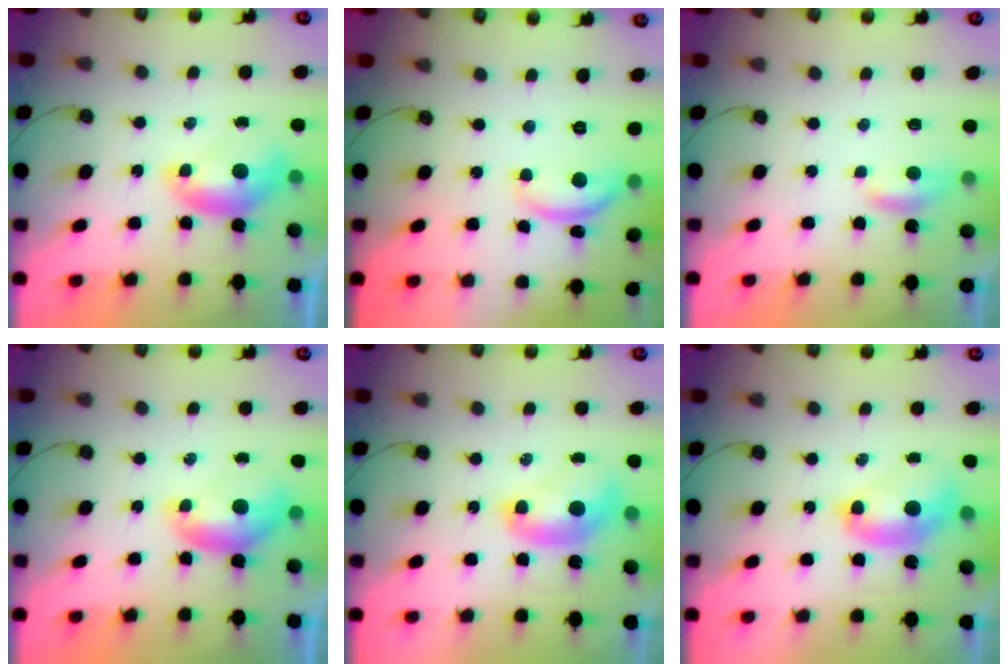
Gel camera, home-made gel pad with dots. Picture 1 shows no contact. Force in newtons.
{"total": 6.1, "press": 6.0, "slide": 0.6}
{"total": 2.3, "press": 2.3, "slide": 0.4}
{"total": 0.0}
{"total": 2.0, "press": 2.0, "slide": 0.2}
{"total": 2.7, "press": 2.7, "slide": 0.1}